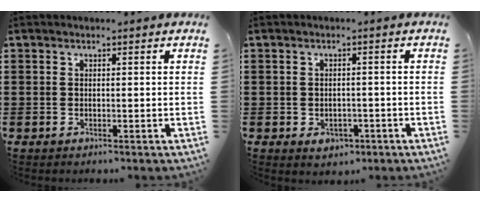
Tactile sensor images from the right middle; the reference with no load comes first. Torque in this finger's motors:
{"motor_torque": [1.53, 0.14, 0.08, 0.06]}